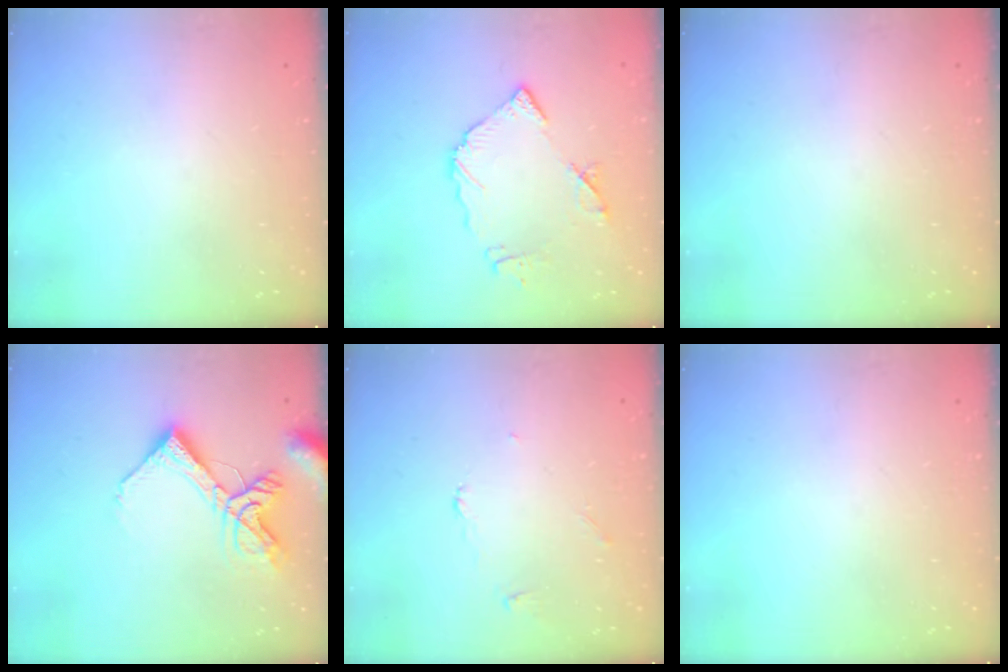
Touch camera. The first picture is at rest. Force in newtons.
{"total": 10.7, "press": 10.7, "slide": 1.1}
{"total": 0.0}
{"total": 13.1, "press": 13.0, "slide": 1.7}
{"total": 2.7, "press": 2.7, "slide": 0.3}
{"total": 0.0}